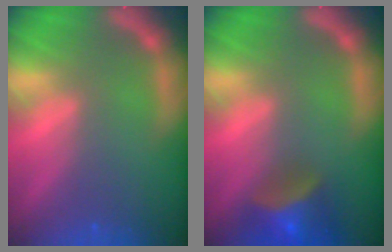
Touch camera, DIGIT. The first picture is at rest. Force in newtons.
{"total": 5.9}